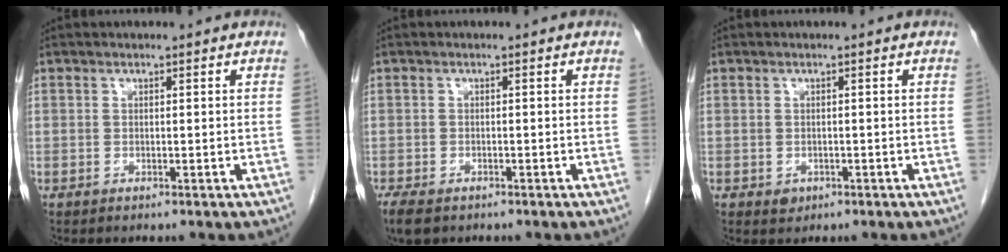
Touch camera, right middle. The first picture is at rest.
{"total": 5.2, "force": [-3.7, 2.5, 2.7], "torque": [-0.051, -0.011, -0.058]}
{"total": 1.4, "force": [-0.6, 1.1, 0.5], "torque": [-0.008, 0.003, -0.002]}